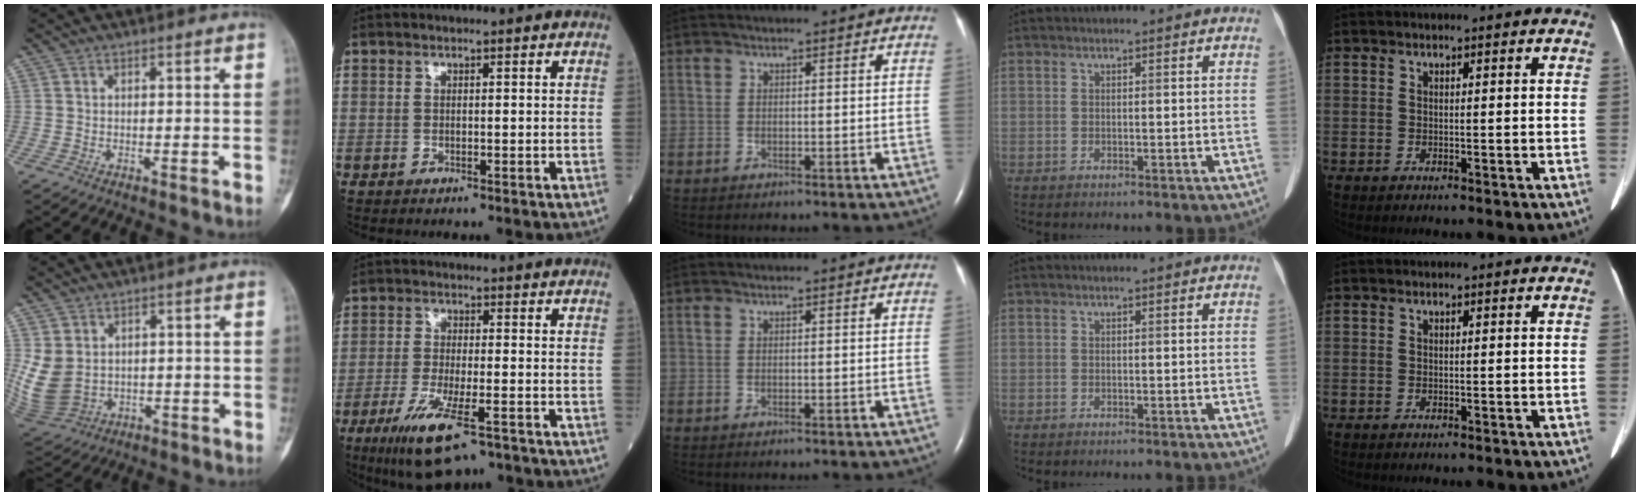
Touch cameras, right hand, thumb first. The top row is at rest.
{"thumb": {"total": 8.3, "force": [1.4, 6.7, 4.7], "torque": [-0.091, -0.010, 0.053]}, "index": {"total": 10.3, "force": [-6.4, 2.4, 7.7], "torque": [-0.142, -0.024, -0.107]}}